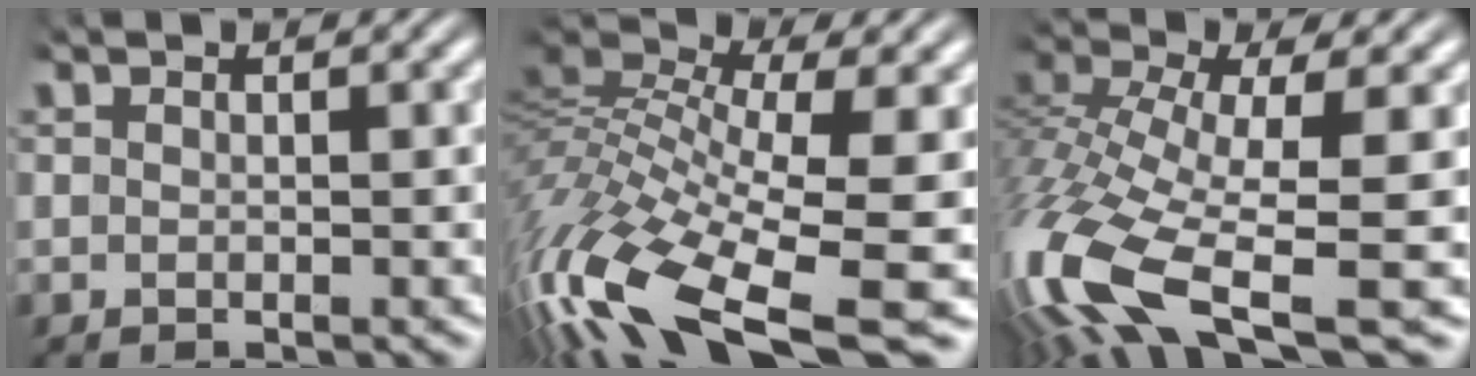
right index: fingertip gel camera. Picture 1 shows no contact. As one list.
[{"total": 10.1, "force": [-4.3, 5.0, 7.7], "torque": [-0.175, -0.055, -0.047]}, {"total": 9.3, "force": [-3.8, 4.8, 7.0], "torque": [-0.192, -0.061, -0.036]}]